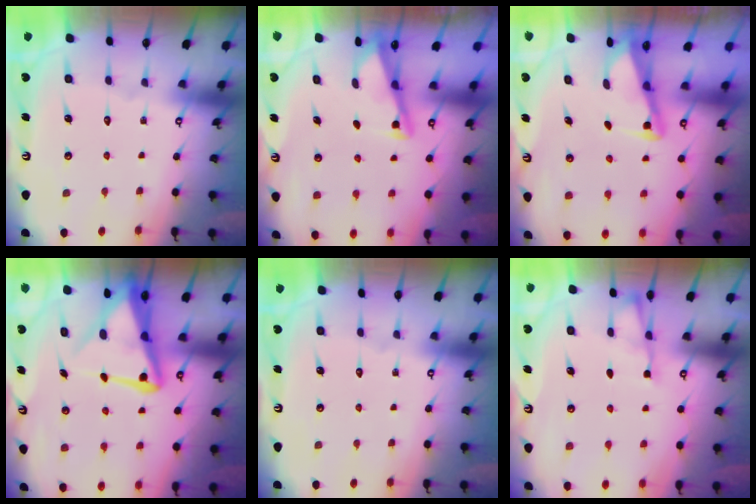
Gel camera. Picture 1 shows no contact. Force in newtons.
{"total": 2.8, "press": 2.8, "slide": 0.4}
{"total": 3.1, "press": 3.0, "slide": 0.4}
{"total": 7.9, "press": 7.9, "slide": 0.7}
{"total": 0.0}
{"total": 4.1, "press": 4.0, "slide": 0.4}